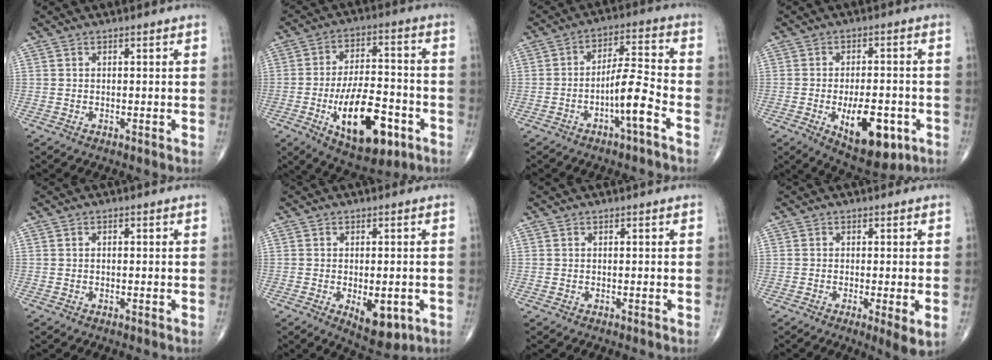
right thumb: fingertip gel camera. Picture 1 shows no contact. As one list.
[{"total": 17.7, "force": [-6.5, 8.2, 14.3], "torque": [-0.211, 0.025, -0.095]}, {"total": 8.3, "force": [-3.8, 1.0, 7.3], "torque": [-0.135, 0.036, -0.066]}, {"total": 13.0, "force": [-4.4, 6.1, 10.6], "torque": [-0.137, 0.007, -0.054]}, {"total": 0.7, "force": [0.1, 0.3, 0.6], "torque": [-0.013, 0.003, 0.003]}, {"total": 7.6, "force": [-2.2, 3.6, 6.3], "torque": [-0.077, -0.007, -0.020]}, {"total": 0.0}, {"total": 4.2, "force": [-0.9, 0.7, 4.1], "torque": [-0.073, -0.016, -0.020]}]